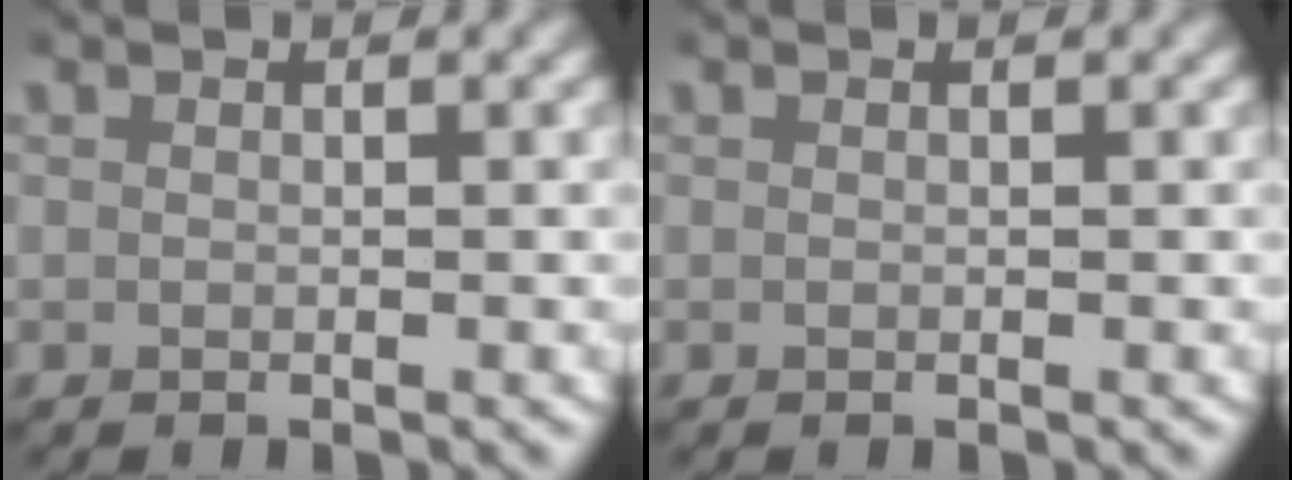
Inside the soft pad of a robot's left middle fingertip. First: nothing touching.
{"total": 0.0}